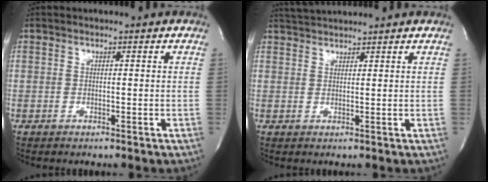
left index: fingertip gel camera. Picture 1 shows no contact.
{"total": 3.9, "force": [3.9, -0.2, 0.7], "torque": [-0.017, 0.025, 0.071]}